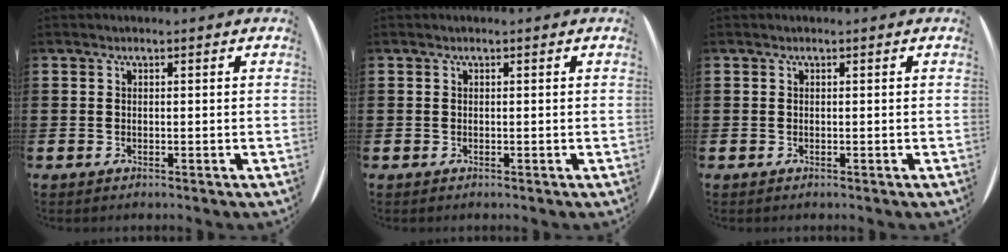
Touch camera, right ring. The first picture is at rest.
{"total": 0.0}
{"total": 0.0}